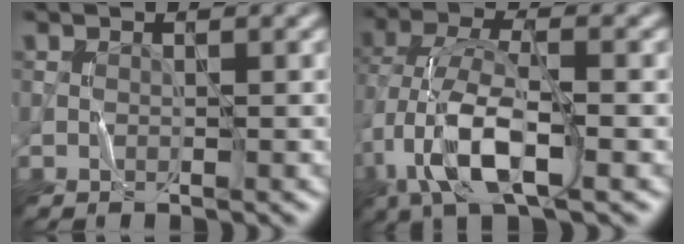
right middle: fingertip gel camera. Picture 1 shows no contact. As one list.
[{"total": 8.7, "force": [-3.1, 3.4, 7.4], "torque": [-0.162, 0.007, -0.068]}]